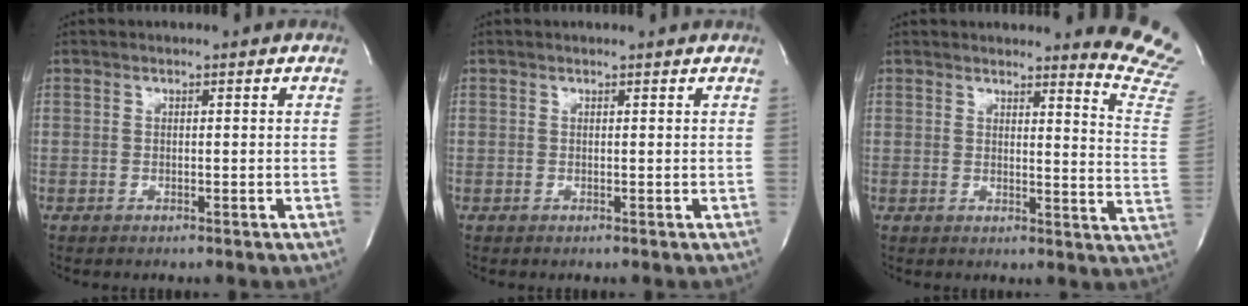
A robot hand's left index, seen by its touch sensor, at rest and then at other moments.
{"total": 1.2, "force": [1.2, -0.1, 0.1], "torque": [-0.007, 0.000, 0.010]}
{"total": 11.3, "force": [11.1, -0.5, 2.0], "torque": [-0.004, -0.136, 0.088]}